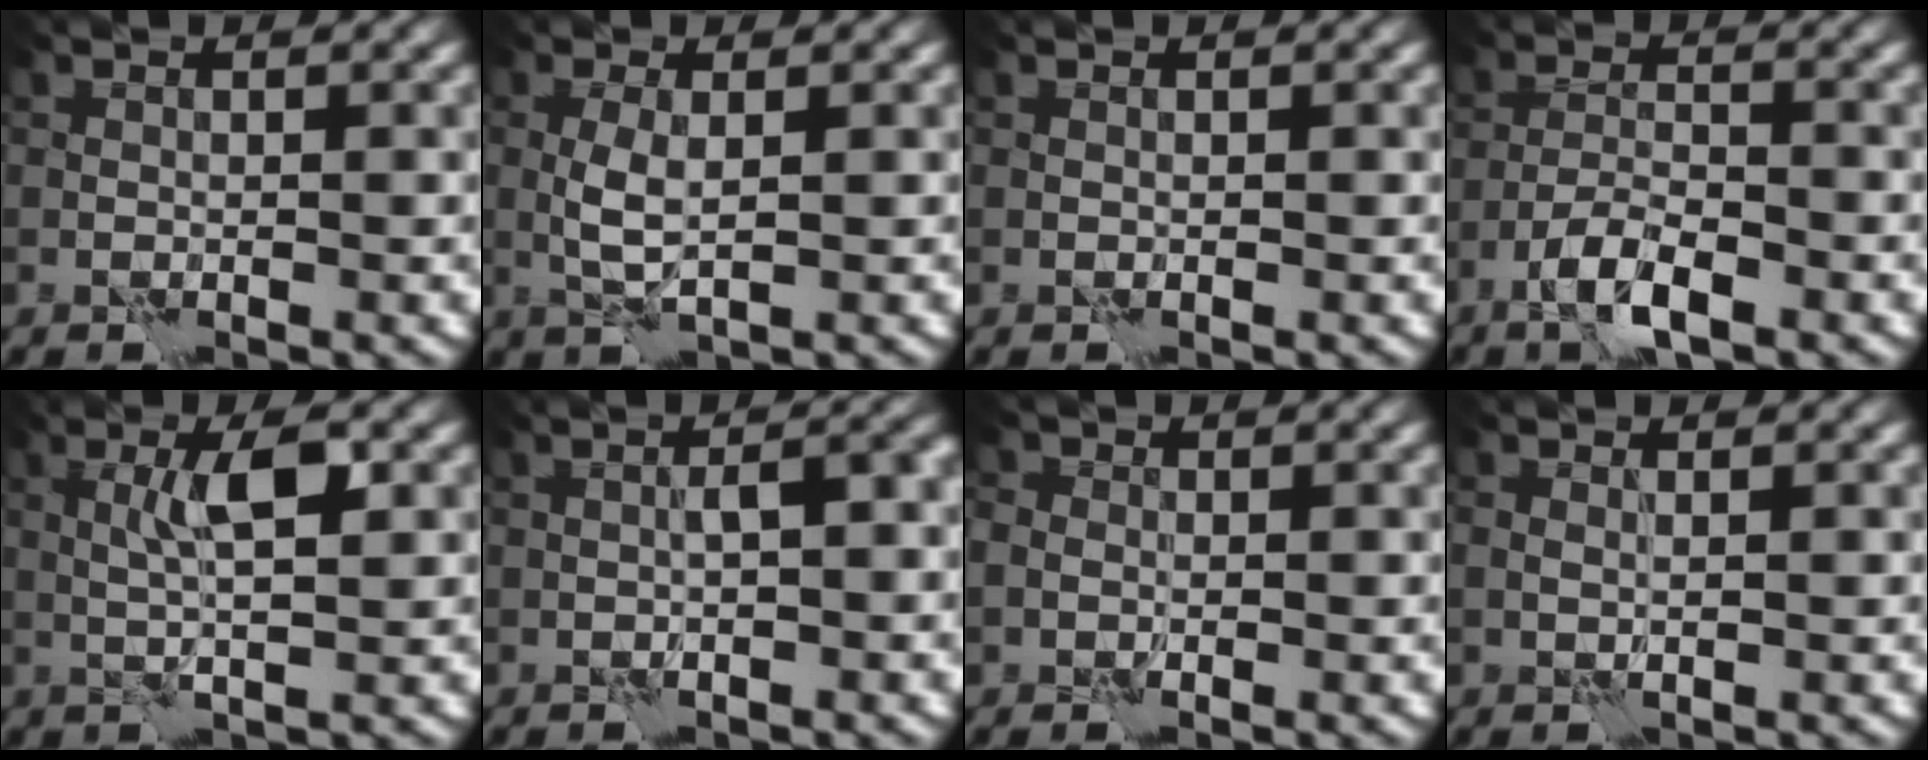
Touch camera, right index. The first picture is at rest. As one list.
[{"total": 2.3, "force": [0.3, 0.6, 2.3], "torque": [-0.053, 0.001, 0.006]}, {"total": 0.0}, {"total": 3.7, "force": [-2.3, 0.8, 2.9], "torque": [-0.057, 0.003, -0.046]}, {"total": 3.7, "force": [1.2, 0.4, 3.5], "torque": [-0.068, 0.006, 0.020]}, {"total": 2.5, "force": [-0.2, 0.4, 2.5], "torque": [-0.042, 0.010, -0.002]}, {"total": 1.4, "force": [-0.1, 1.3, 0.6], "torque": [0.000, 0.002, -0.010]}, {"total": 0.6, "force": [0.4, 0.1, 0.4], "torque": [-0.011, -0.004, 0.008]}]